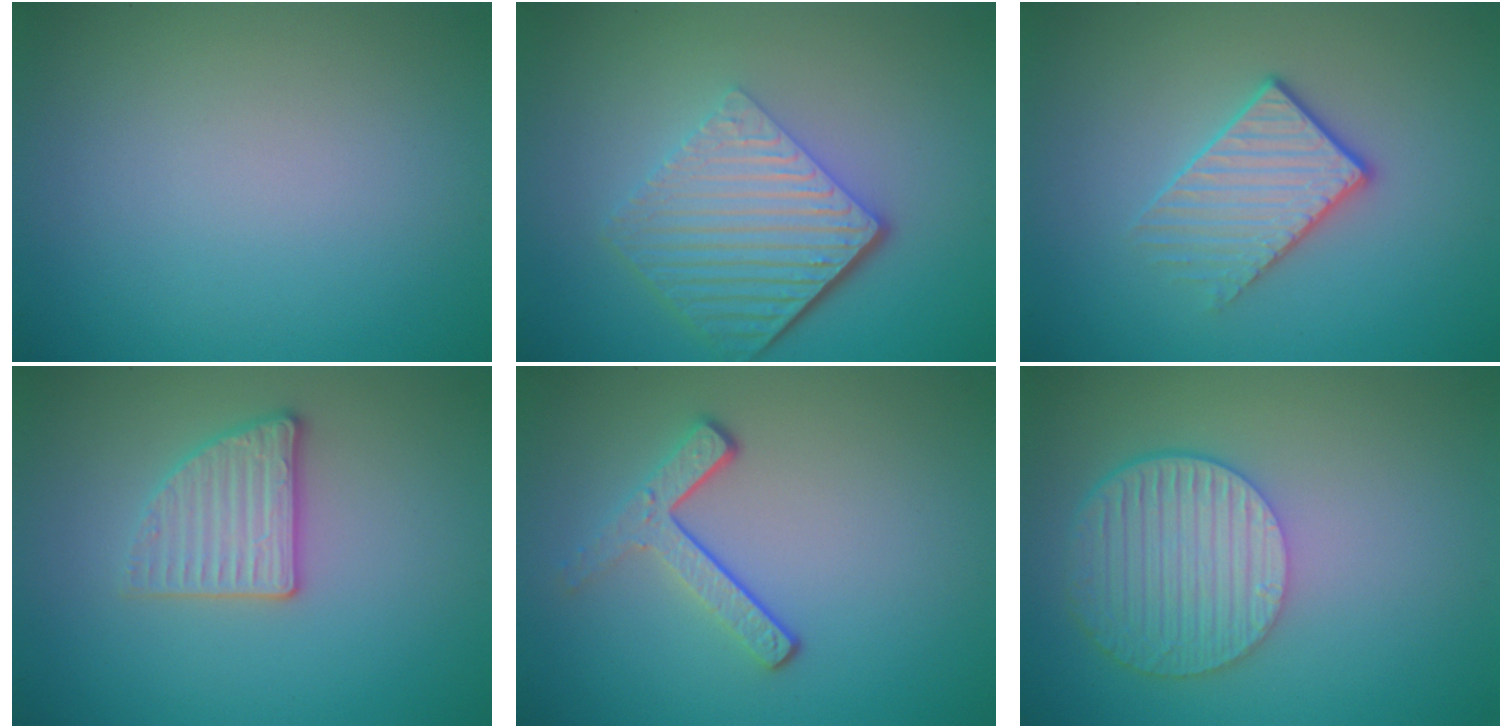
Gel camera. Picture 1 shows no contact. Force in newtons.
{"total": 6.5, "press": 4.4, "slide": 4.8}
{"total": 3.2, "press": 3.0, "slide": 1.3}
{"total": 2.8, "press": 2.7, "slide": 0.9}
{"total": 3.0, "press": 2.2, "slide": 2.0}
{"total": 6.2, "press": 4.6, "slide": 4.2}